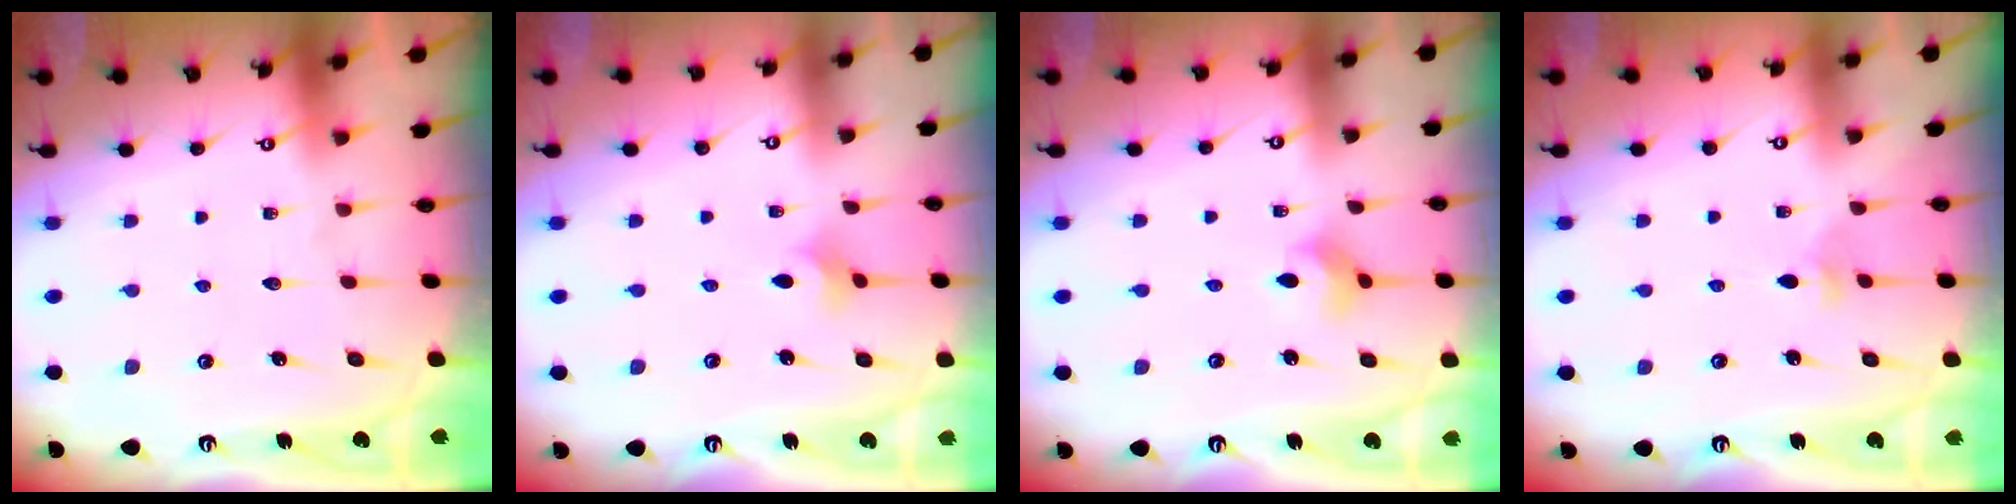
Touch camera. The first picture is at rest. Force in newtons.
{"total": 2.3, "press": 2.2, "slide": 0.5}
{"total": 4.2, "press": 4.2, "slide": 0.6}
{"total": 3.1, "press": 3.0, "slide": 0.7}